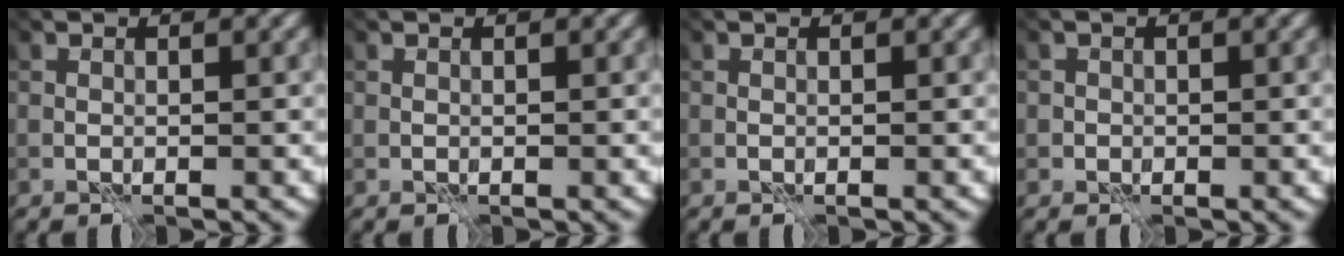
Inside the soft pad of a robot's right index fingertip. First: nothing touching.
{"total": 0.0}
{"total": 0.0}
{"total": 0.7, "force": [0.0, 0.6, -0.3], "torque": [0.006, -0.004, 0.000]}